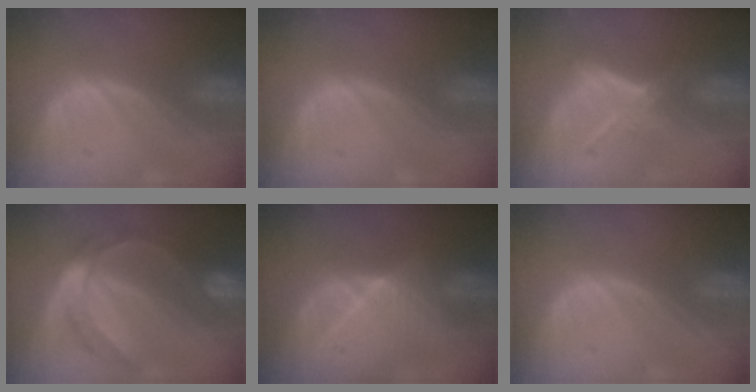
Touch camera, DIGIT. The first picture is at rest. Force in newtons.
{"total": 0.0}
{"total": 5.8, "press": 5.2, "slide": 2.5}
{"total": 8.2, "press": 8.2, "slide": 0.9}
{"total": 8.5, "press": 7.6, "slide": 3.7}
{"total": 0.0}